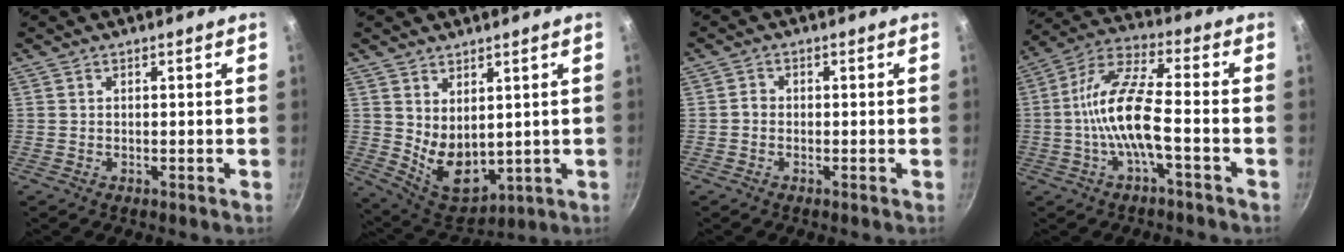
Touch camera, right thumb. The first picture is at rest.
{"total": 9.7, "force": [2.0, 6.1, 7.3], "torque": [-0.097, -0.040, 0.061]}
{"total": 1.4, "force": [-0.5, 1.1, 0.6], "torque": [-0.008, 0.009, -0.013]}
{"total": 12.6, "force": [-2.9, 3.7, 11.7], "torque": [-0.236, 0.038, -0.072]}